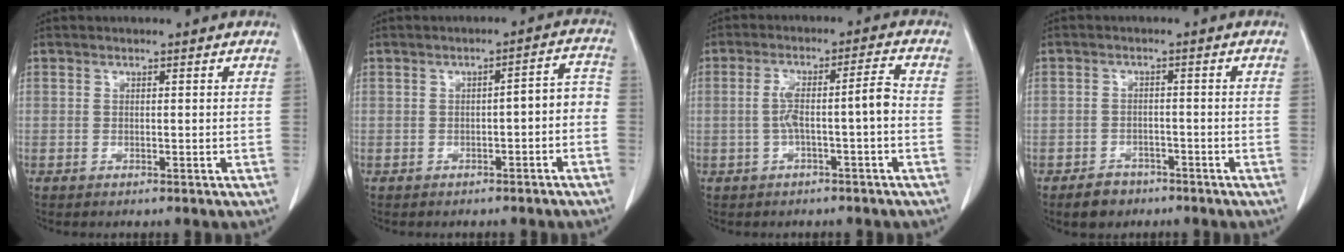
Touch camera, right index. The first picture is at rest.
{"total": 4.3, "force": [-1.7, 1.4, 3.8], "torque": [-0.045, 0.026, -0.020]}
{"total": 6.0, "force": [-1.1, 0.4, 5.9], "torque": [-0.112, 0.029, -0.013]}
{"total": 3.6, "force": [-2.6, 2.4, 0.8], "torque": [-0.017, 0.005, -0.036]}